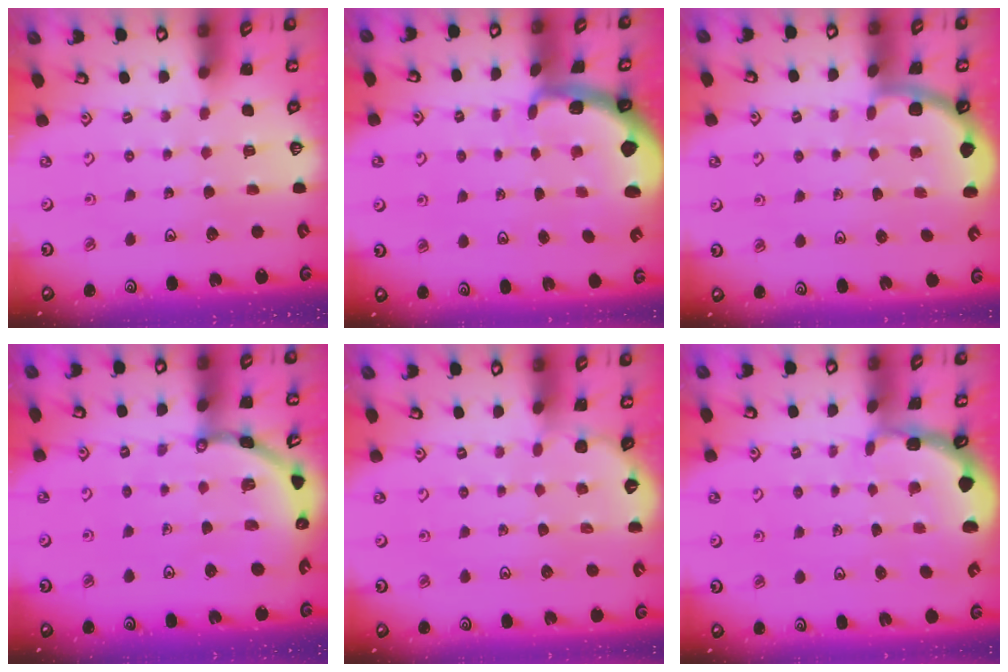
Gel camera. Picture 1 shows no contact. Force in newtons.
{"total": 1.7, "press": 1.7, "slide": 0.4}
{"total": 2.2, "press": 2.2, "slide": 0.1}
{"total": 8.1, "press": 8.1, "slide": 1.0}
{"total": 2.0, "press": 2.0, "slide": 0.1}
{"total": 1.4, "press": 1.4, "slide": 0.1}